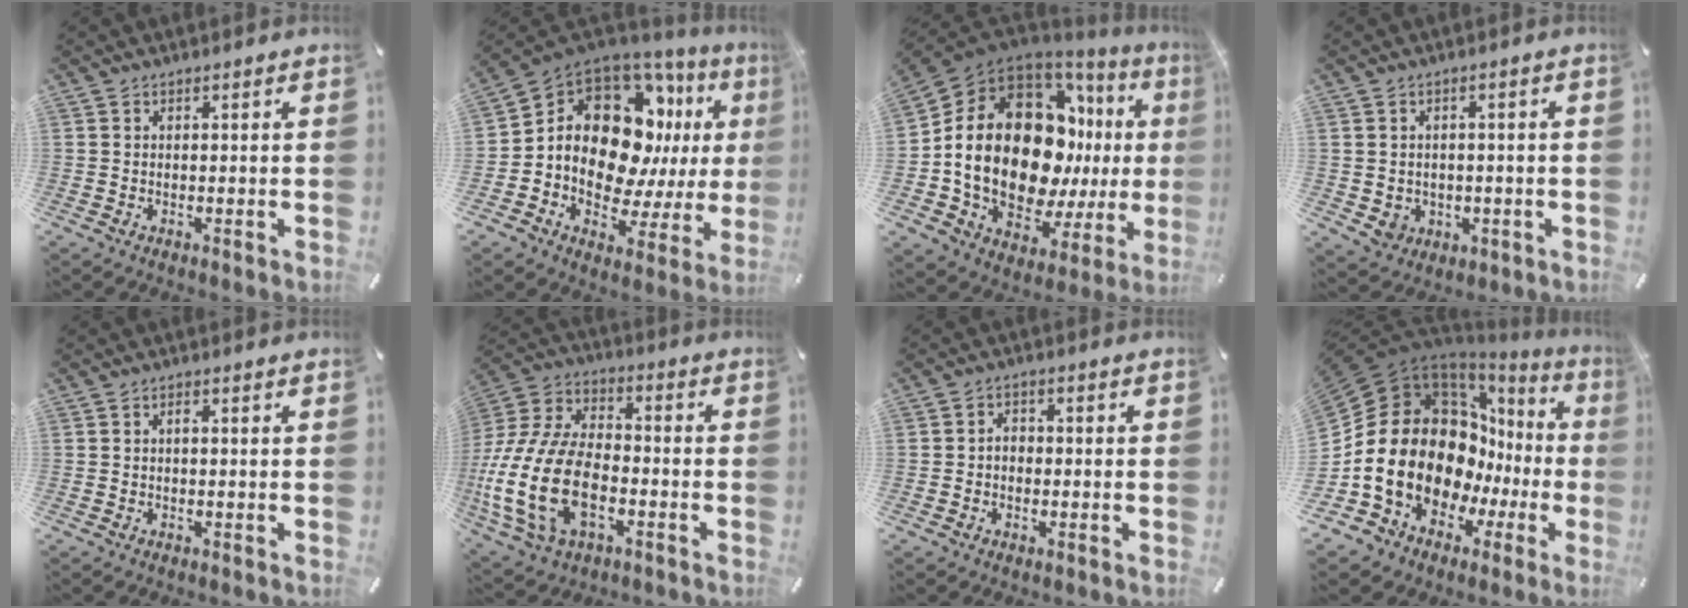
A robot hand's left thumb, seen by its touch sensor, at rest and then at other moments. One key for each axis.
{"total": 17.5, "fx": 4.6, "fy": 12.6, "fz": 11.3, "tx": -0.182, "ty": -0.048, "tz": 0.082}
{"total": 27.4, "fx": 1.5, "fy": 17.0, "fz": 21.4, "tx": -0.432, "ty": -0.032, "tz": 0.045}
{"total": 4.4, "fx": 0.0, "fy": 4.3, "fz": 1.0, "tx": -0.015, "ty": -0.002, "tz": -0.002}
{"total": 0.8, "fx": 0.0, "fy": 0.2, "fz": 0.8, "tx": -0.017, "ty": 0.000, "tz": -0.001}
{"total": 20.9, "fx": -6.5, "fy": 12.9, "fz": 15.1, "tx": -0.333, "ty": 0.022, "tz": -0.113}
{"total": 2.9, "fx": -1.0, "fy": 2.4, "fz": 1.4, "tx": -0.025, "ty": 0.009, "tz": -0.021}
{"total": 24.9, "fx": -0.3, "fy": 18.1, "fz": 17.1, "tx": -0.326, "ty": -0.050, "tz": 0.031}